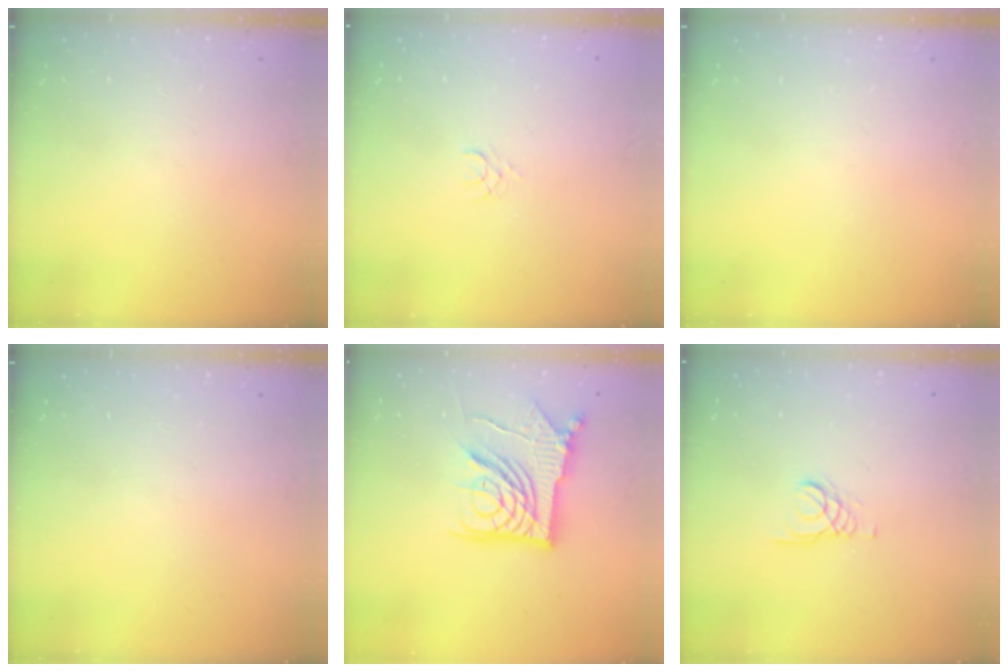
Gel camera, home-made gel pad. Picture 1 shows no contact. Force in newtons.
{"total": 1.5, "press": 1.5, "slide": 0.2}
{"total": 0.0}
{"total": 0.0}
{"total": 15.6, "press": 15.5, "slide": 1.5}
{"total": 1.4, "press": 1.4, "slide": 0.2}